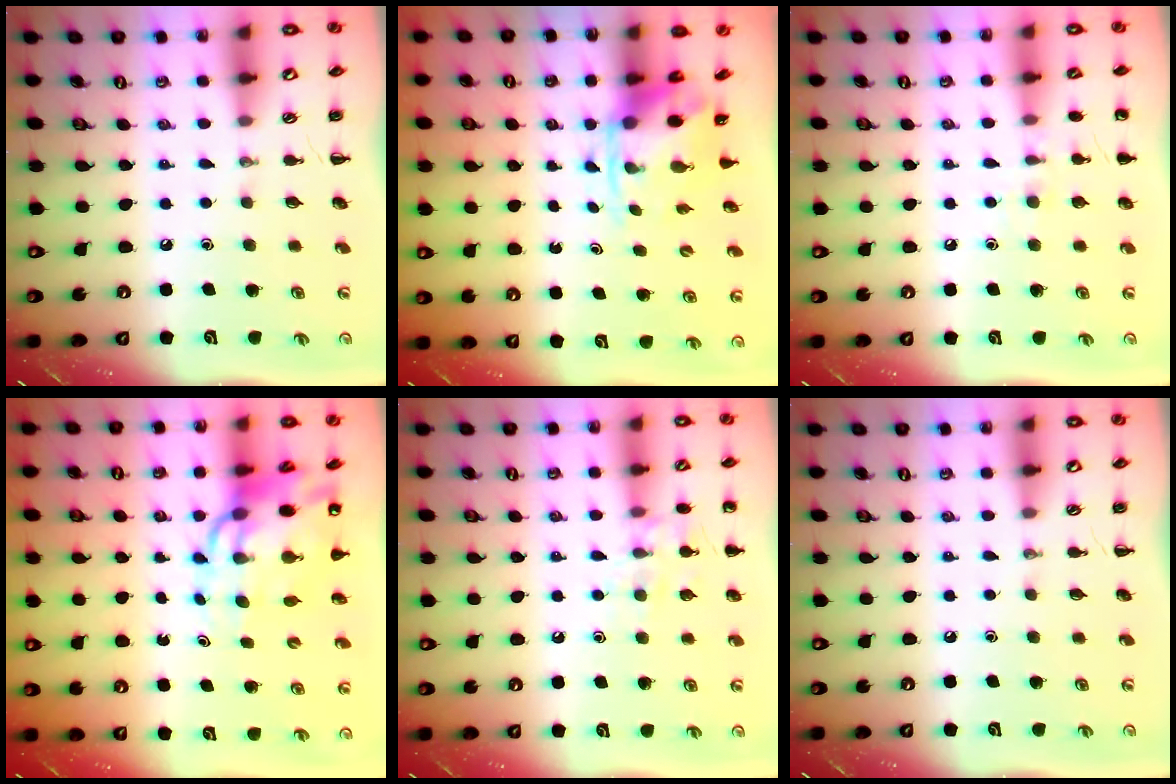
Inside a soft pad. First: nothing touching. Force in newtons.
{"total": 3.9, "press": 3.7, "slide": 1.1}
{"total": 6.7, "press": 6.5, "slide": 1.7}
{"total": 14.1, "press": 13.5, "slide": 4.0}
{"total": 9.2, "press": 9.1, "slide": 1.1}
{"total": 0.0}